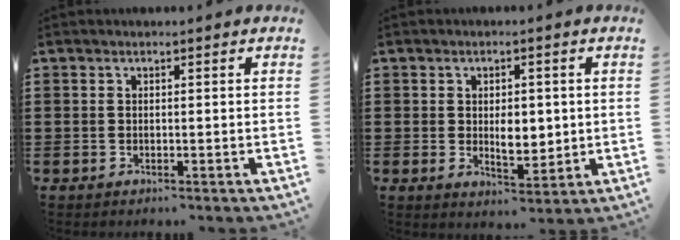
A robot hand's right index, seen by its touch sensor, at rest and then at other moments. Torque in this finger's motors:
{"motor_torque": [1.07, 0.64, 0.24, 0.07]}